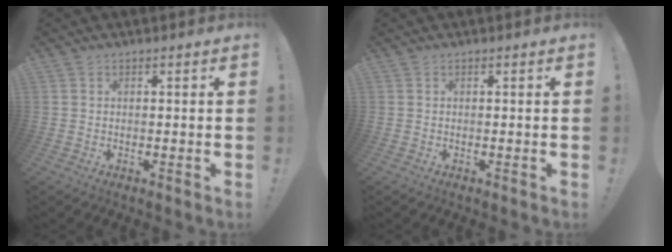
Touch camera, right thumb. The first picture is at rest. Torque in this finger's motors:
{"motor_torque": [0.00, 0.00, 0.00, 0.00, 0.00]}